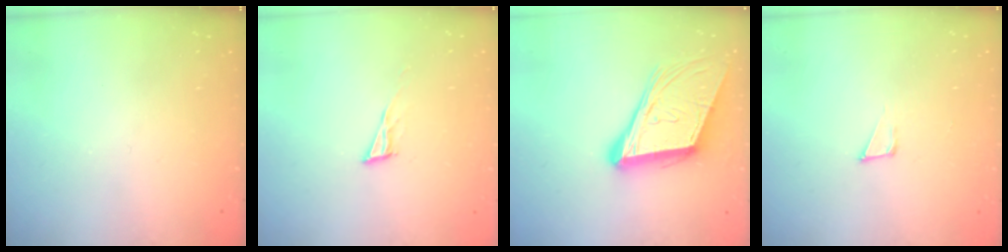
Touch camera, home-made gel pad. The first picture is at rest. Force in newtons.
{"total": 5.7, "press": 5.5, "slide": 1.4}
{"total": 14.7, "press": 14.2, "slide": 3.9}
{"total": 4.2, "press": 4.2, "slide": 0.4}